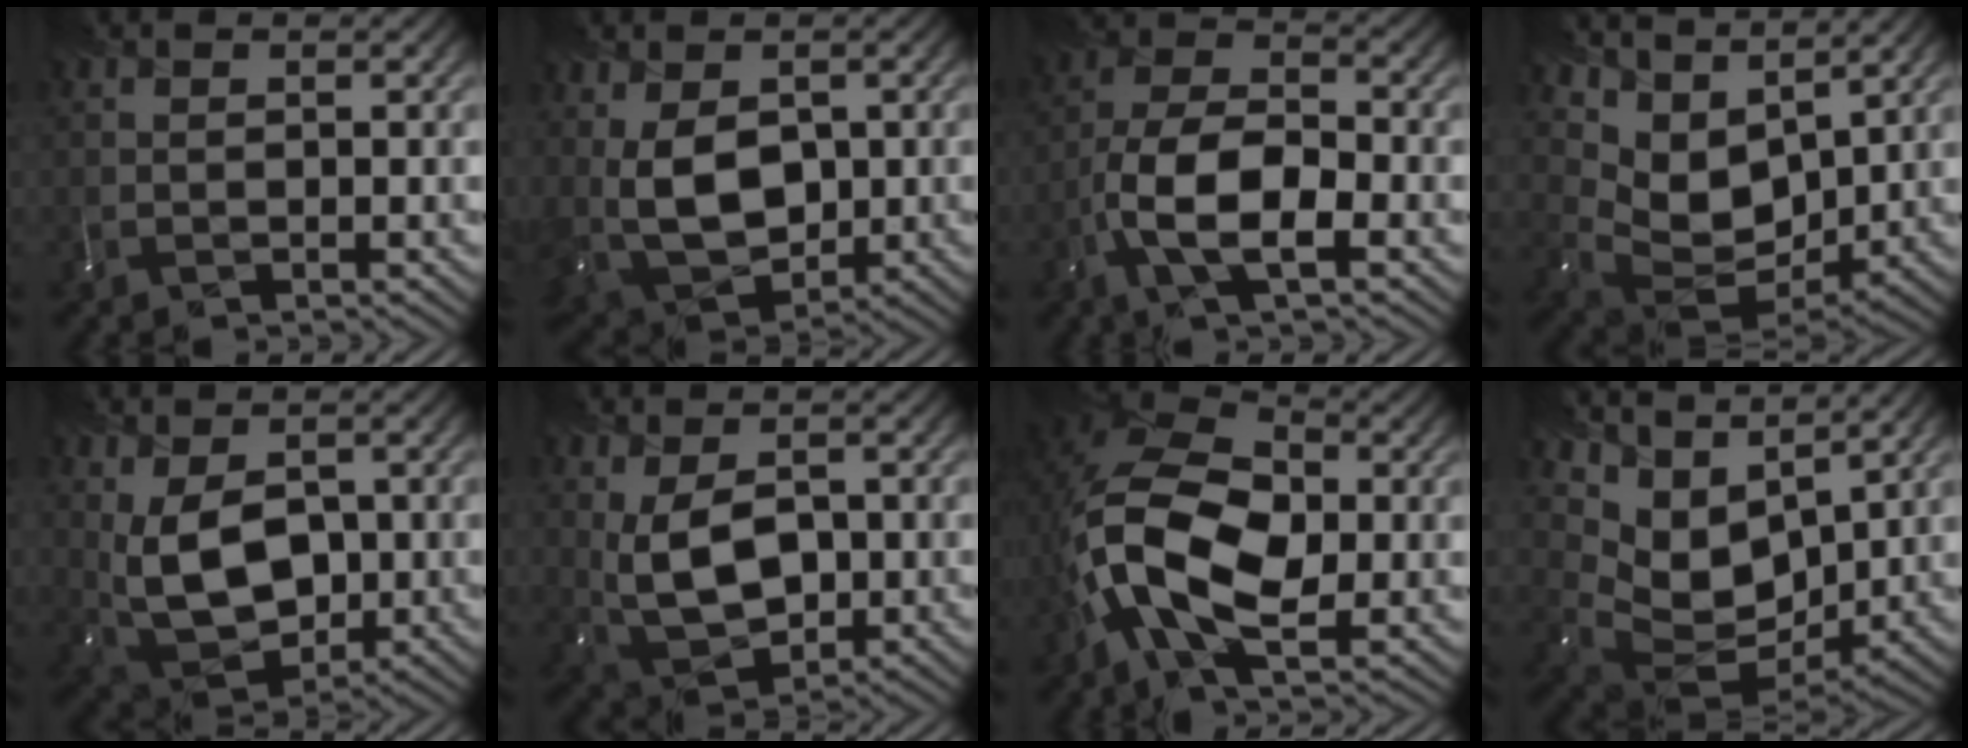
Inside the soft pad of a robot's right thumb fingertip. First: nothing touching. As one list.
[{"total": 9.4, "force": [0.6, 6.5, 6.8], "torque": [-0.169, -0.005, 0.012]}, {"total": 8.5, "force": [-3.7, 3.8, 6.7], "torque": [-0.132, 0.008, -0.081]}, {"total": 10.6, "force": [6.3, 6.4, 5.6], "torque": [-0.153, 0.009, 0.124]}, {"total": 9.5, "force": [0.5, 6.4, 7.0], "torque": [-0.171, -0.011, 0.013]}, {"total": 7.9, "force": [0.1, 5.1, 6.0], "torque": [-0.142, -0.011, 0.009]}, {"total": 14.2, "force": [-2.5, 7.8, 11.5], "torque": [-0.246, 0.010, -0.064]}, {"total": 12.3, "force": [6.1, 7.8, 7.2], "torque": [-0.185, 0.018, 0.126]}]